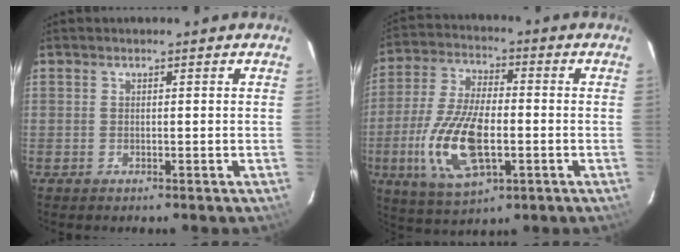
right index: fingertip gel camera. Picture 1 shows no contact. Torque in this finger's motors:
{"motor_torque": [2.14, 0.00, 0.48, 0.17]}